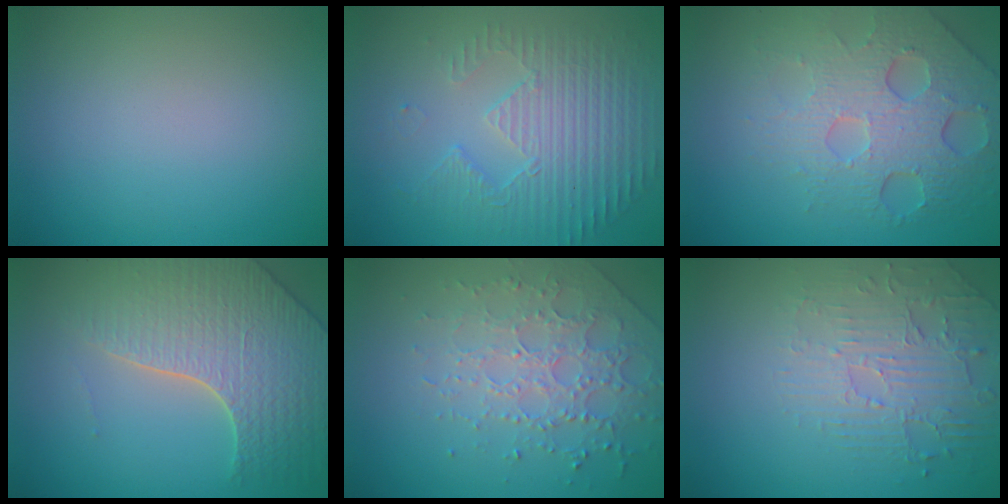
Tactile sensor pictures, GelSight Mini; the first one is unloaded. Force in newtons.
{"total": 4.2, "press": 3.6, "slide": 2.1}
{"total": 6.8, "press": 4.9, "slide": 4.7}
{"total": 5.8, "press": 4.9, "slide": 3.0}
{"total": 3.0, "press": 2.8, "slide": 1.1}
{"total": 2.6, "press": 2.1, "slide": 1.5}